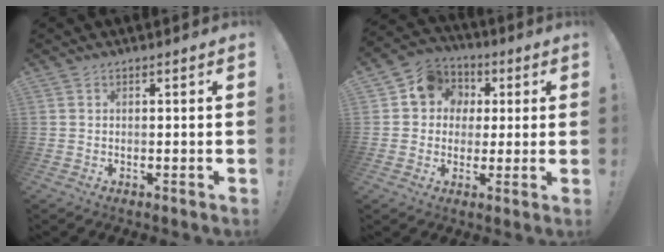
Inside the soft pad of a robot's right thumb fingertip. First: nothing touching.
{"total": 11.0, "force": [2.3, 9.9, 4.3], "torque": [-0.059, 0.006, 0.050]}